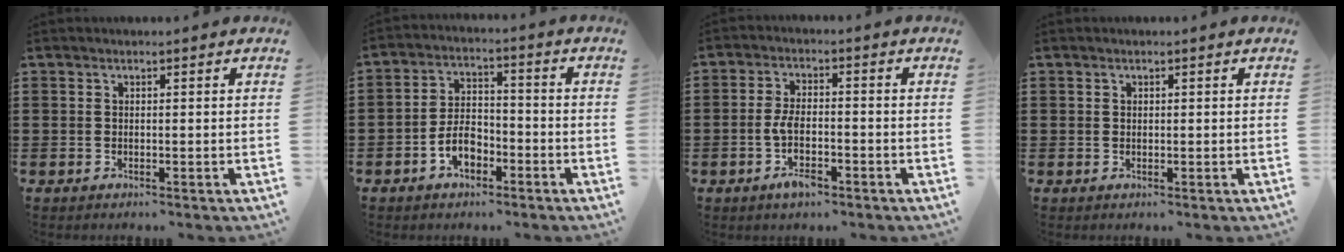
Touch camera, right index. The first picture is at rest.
{"total": 5.7, "force": [-2.8, 3.3, 3.7], "torque": [-0.083, 0.004, -0.056]}
{"total": 5.0, "force": [-1.9, 2.2, 4.1], "torque": [-0.092, 0.001, -0.041]}
{"total": 0.6, "force": [0.3, 0.5, 0.0], "torque": [-0.002, 0.004, 0.006]}